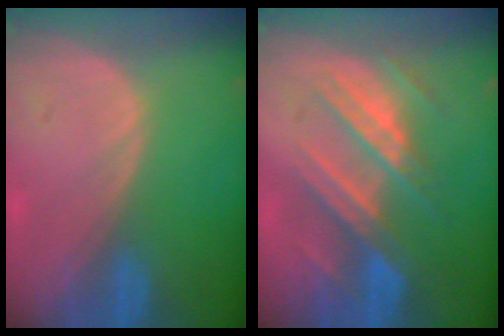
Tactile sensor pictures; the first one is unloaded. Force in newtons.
{"total": 8.3, "press": 8.0, "slide": 2.0}